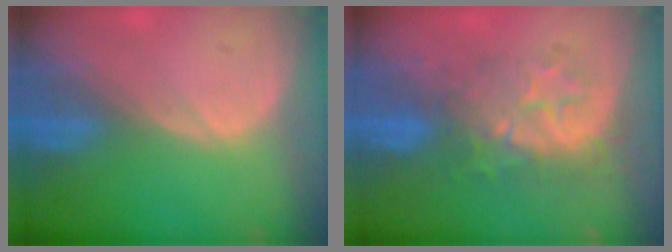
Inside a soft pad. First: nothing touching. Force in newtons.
{"total": 8.9, "press": 8.1, "slide": 3.7}